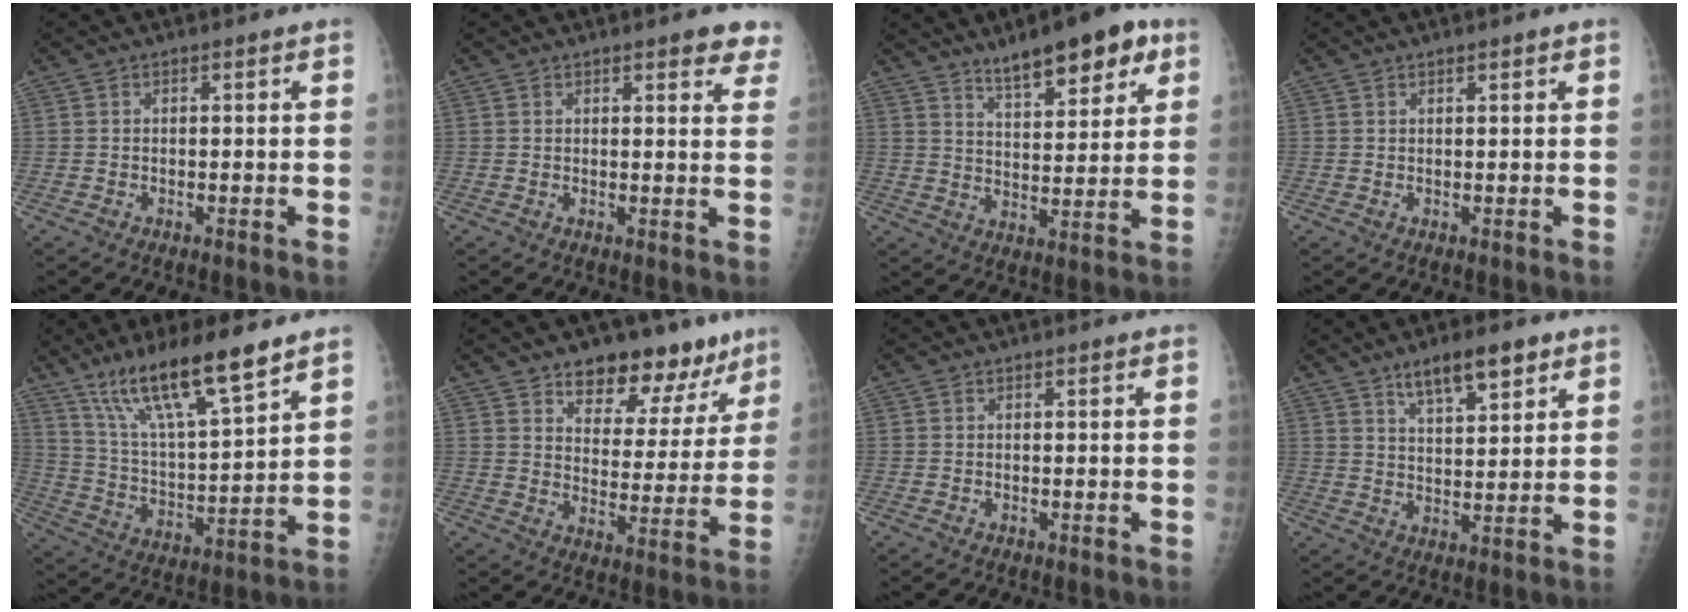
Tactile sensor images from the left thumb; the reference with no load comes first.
{"total": 5.2, "force": [3.8, 1.8, 3.0], "torque": [-0.005, -0.014, 0.033]}
{"total": 12.9, "force": [8.2, 4.4, 8.9], "torque": [-0.098, -0.036, 0.126]}
{"total": 1.0, "force": [0.7, 0.3, 0.7], "torque": [-0.008, -0.002, 0.011]}
{"total": 17.1, "force": [11.9, 2.9, 11.8], "torque": [-0.200, -0.060, 0.225]}
{"total": 14.7, "force": [10.7, 7.7, 6.4], "torque": [-0.023, -0.062, 0.151]}
{"total": 0.0}
{"total": 9.0, "force": [5.8, 3.0, 6.1], "torque": [-0.083, -0.029, 0.099]}